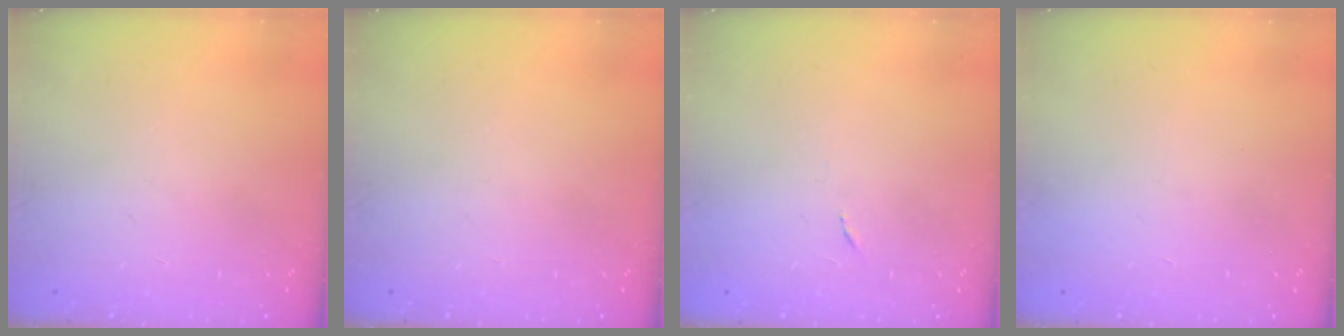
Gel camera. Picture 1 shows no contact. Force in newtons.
{"total": 0.0}
{"total": 3.5, "press": 3.3, "slide": 1.2}
{"total": 1.6, "press": 1.5, "slide": 0.1}